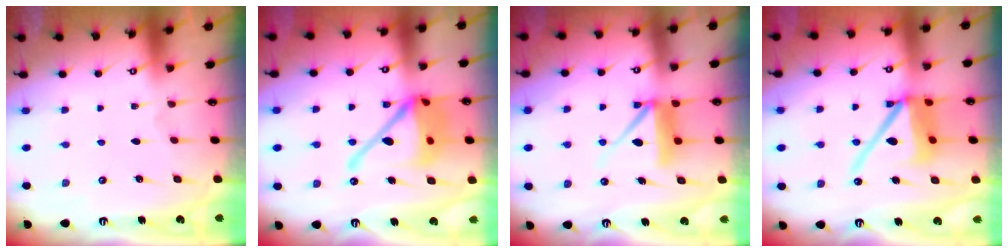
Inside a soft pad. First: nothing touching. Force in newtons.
{"total": 17.8, "press": 17.6, "slide": 3.0}
{"total": 9.6, "press": 9.5, "slide": 0.9}
{"total": 14.8, "press": 14.6, "slide": 2.2}